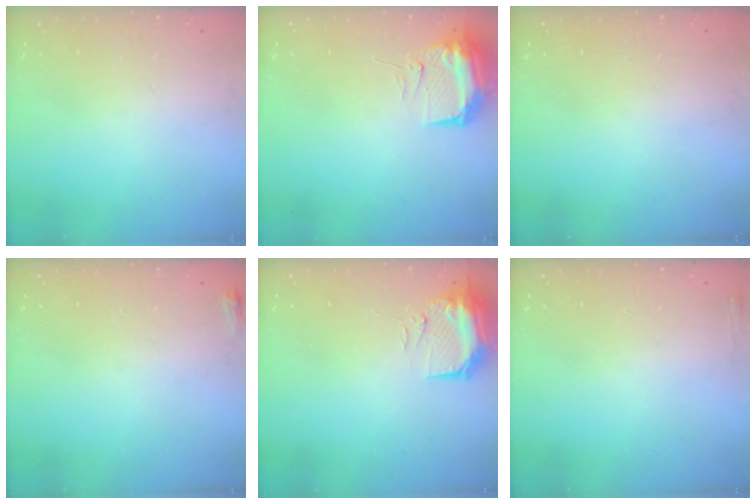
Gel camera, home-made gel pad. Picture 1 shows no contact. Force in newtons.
{"total": 9.8, "press": 9.7, "slide": 1.2}
{"total": 0.0}
{"total": 3.2, "press": 2.9, "slide": 1.3}
{"total": 14.8, "press": 11.3, "slide": 9.5}
{"total": 3.5, "press": 3.1, "slide": 1.6}